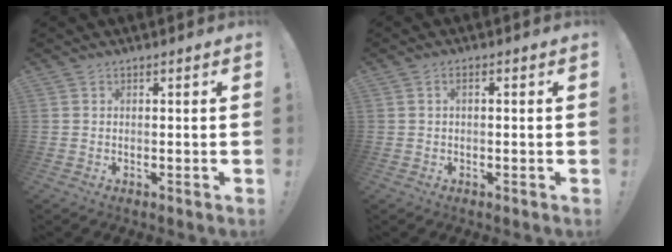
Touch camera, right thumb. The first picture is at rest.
{"total": 1.6, "force": [-0.3, 0.6, 1.4], "torque": [-0.030, 0.007, -0.005]}